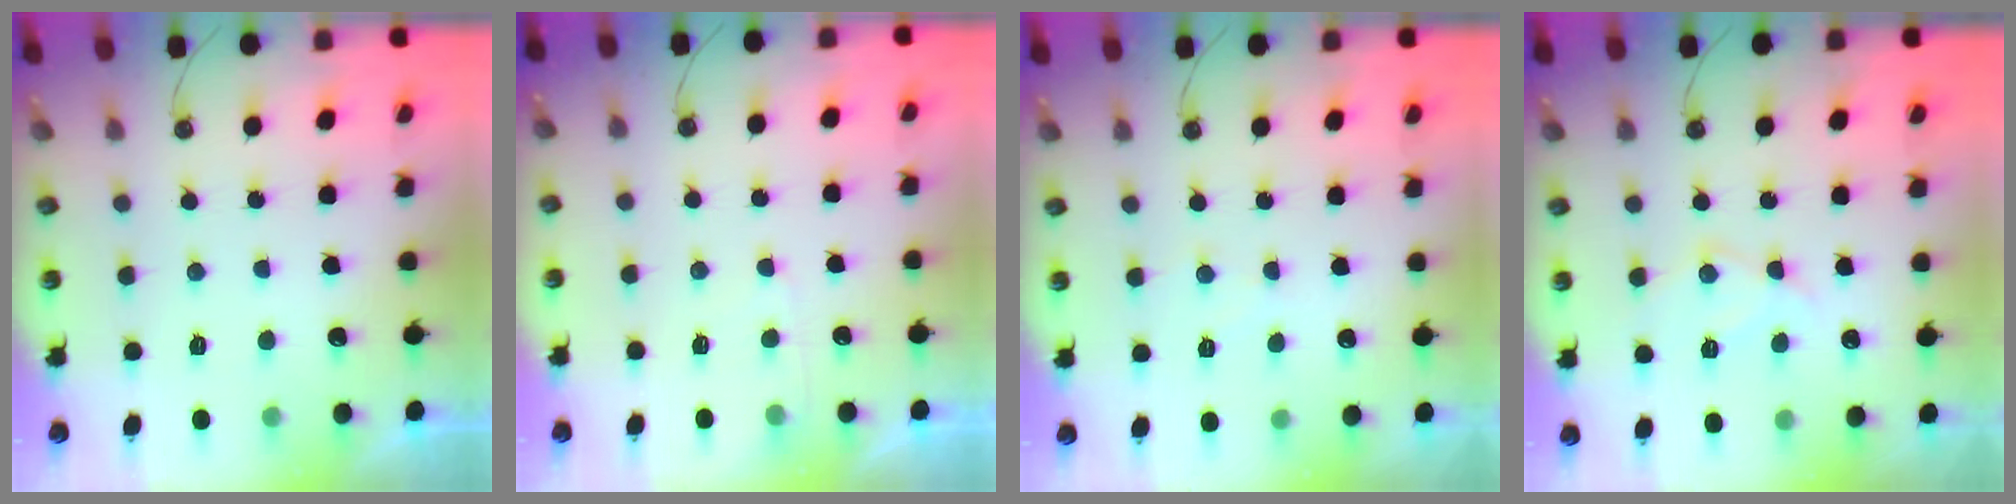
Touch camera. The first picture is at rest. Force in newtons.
{"total": 3.7, "press": 3.7, "slide": 0.4}
{"total": 4.1, "press": 4.0, "slide": 0.7}
{"total": 9.0, "press": 9.0, "slide": 0.7}